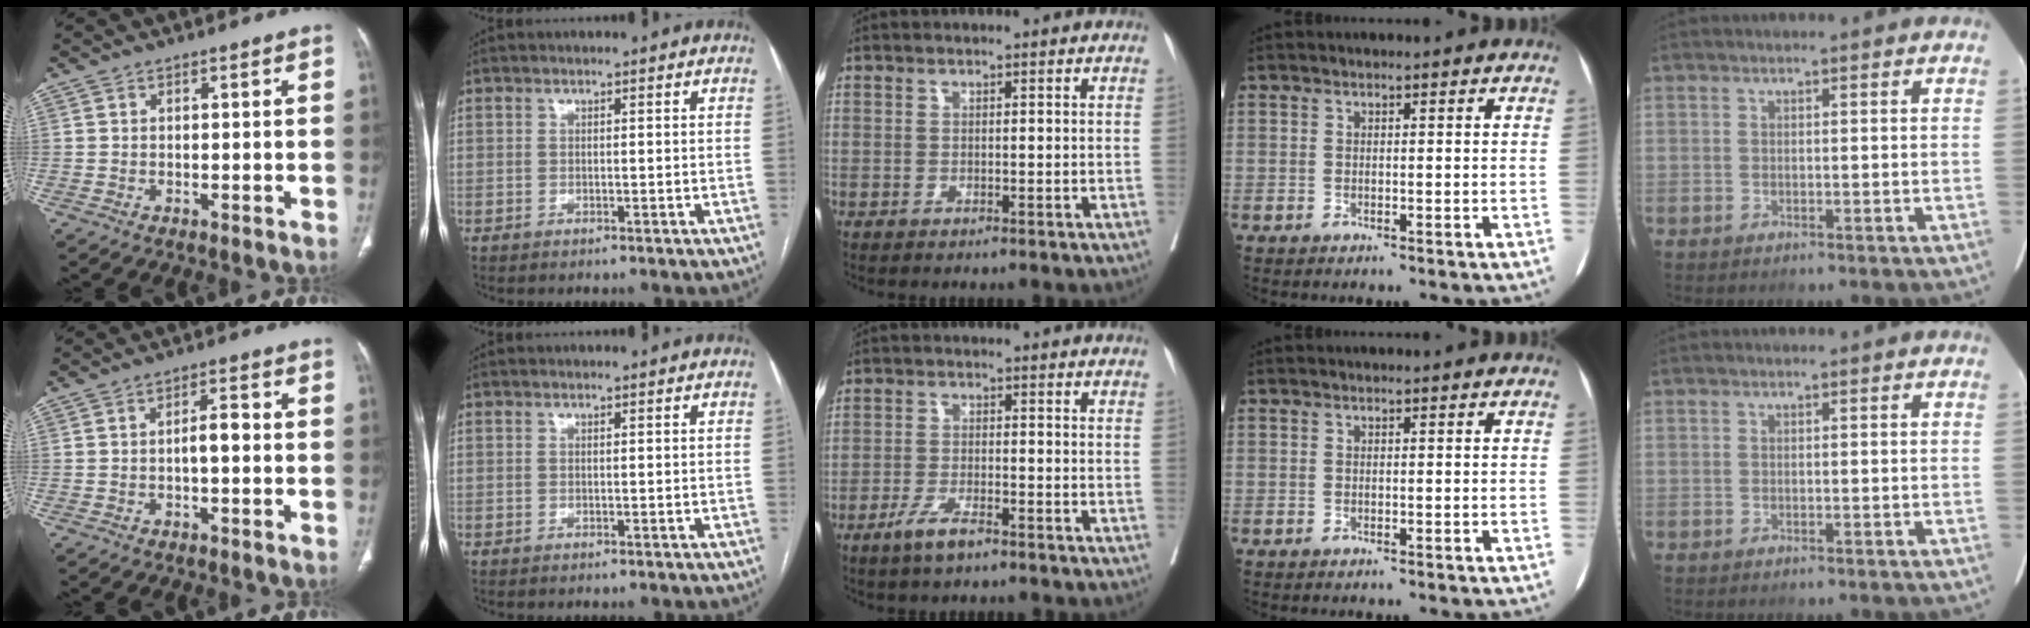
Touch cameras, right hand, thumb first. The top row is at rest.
{"thumb": {"total": 3.4, "force": [-0.6, 1.3, 3.1], "torque": [-0.047, 0.013, -0.013]}, "middle": {"total": 4.2, "force": [-2.9, 0.8, 2.9], "torque": [-0.061, -0.004, -0.054]}}